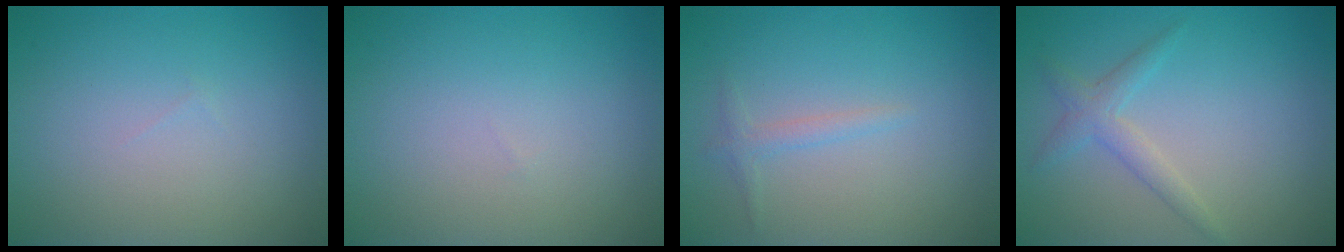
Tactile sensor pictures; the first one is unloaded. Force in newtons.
{"total": 0.0}
{"total": 1.1, "press": 1.1, "slide": 0.0}
{"total": 2.0, "press": 2.0, "slide": 0.1}